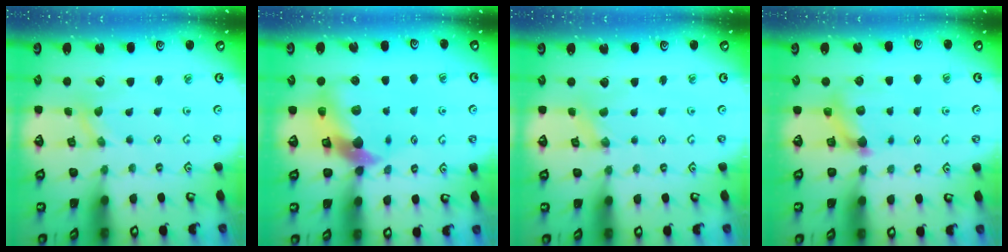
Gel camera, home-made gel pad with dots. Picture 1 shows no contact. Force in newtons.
{"total": 11.1, "press": 11.0, "slide": 1.6}
{"total": 0.0}
{"total": 6.9, "press": 6.9, "slide": 0.5}